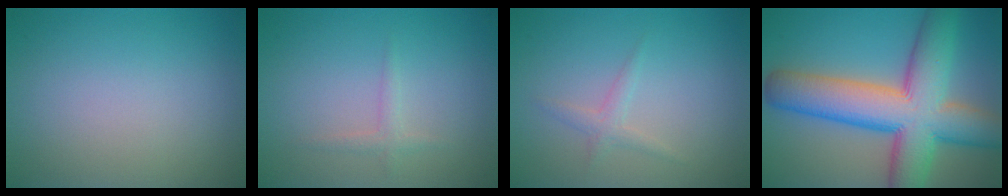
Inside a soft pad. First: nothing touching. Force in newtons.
{"total": 1.1, "press": 1.1, "slide": 0.0}
{"total": 1.4, "press": 1.4, "slide": 0.0}
{"total": 12.6, "press": 12.6, "slide": 0.6}